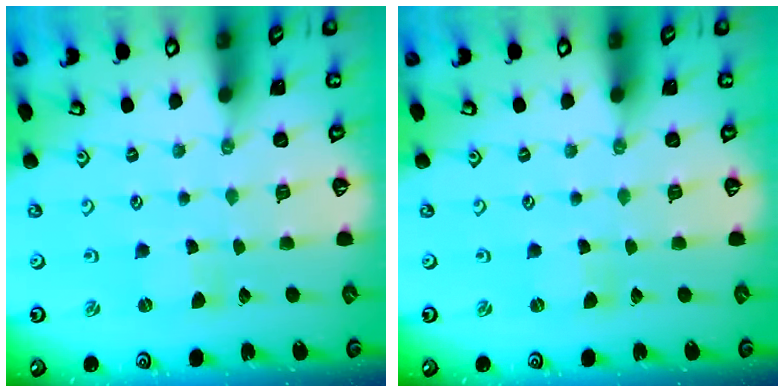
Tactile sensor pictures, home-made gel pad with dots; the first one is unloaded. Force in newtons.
{"total": 0.0}